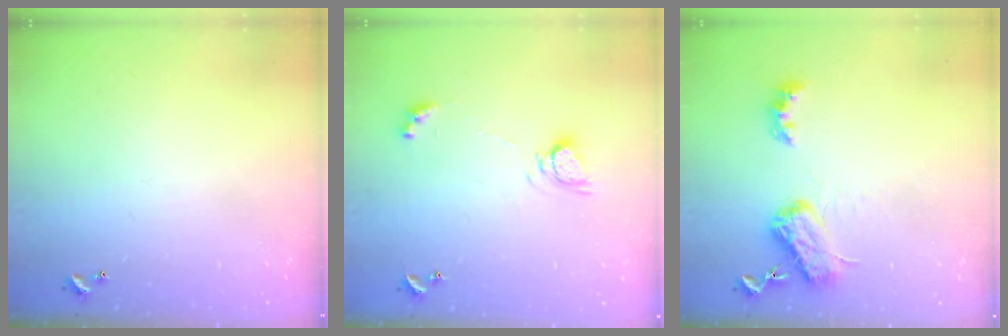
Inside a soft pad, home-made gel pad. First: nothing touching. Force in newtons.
{"total": 5.9, "press": 5.9, "slide": 0.5}
{"total": 5.3, "press": 5.2, "slide": 0.8}